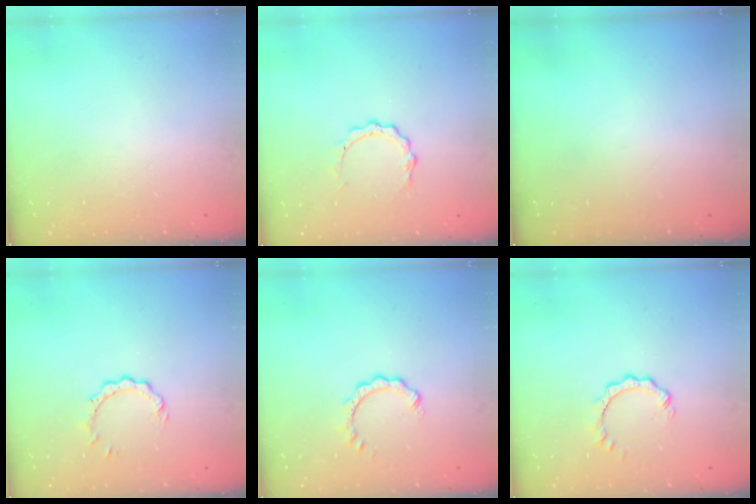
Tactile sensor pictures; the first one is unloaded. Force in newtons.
{"total": 5.3, "press": 5.3, "slide": 0.5}
{"total": 0.0}
{"total": 3.5, "press": 3.5, "slide": 0.4}
{"total": 3.3, "press": 3.3, "slide": 0.5}
{"total": 2.9, "press": 2.8, "slide": 0.3}